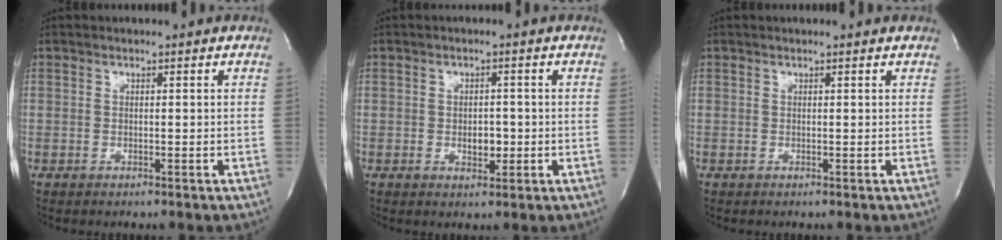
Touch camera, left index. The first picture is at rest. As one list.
[{"total": 2.6, "force": [-0.7, 1.6, 1.9], "torque": [-0.027, -0.003, -0.007]}, {"total": 1.2, "force": [1.1, 0.0, 0.3], "torque": [-0.013, 0.003, 0.009]}]